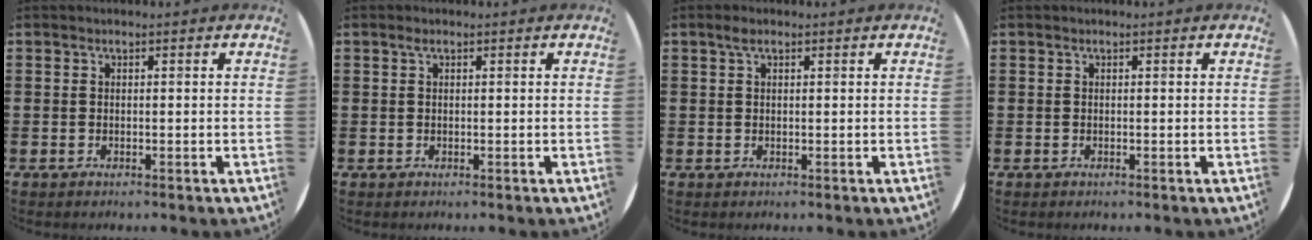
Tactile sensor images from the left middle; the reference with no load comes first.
{"total": 0.6, "force": [0.3, 0.3, 0.4], "torque": [-0.009, 0.003, 0.006]}
{"total": 1.2, "force": [0.7, 0.6, 0.8], "torque": [-0.010, 0.002, 0.009]}
{"total": 0.0}